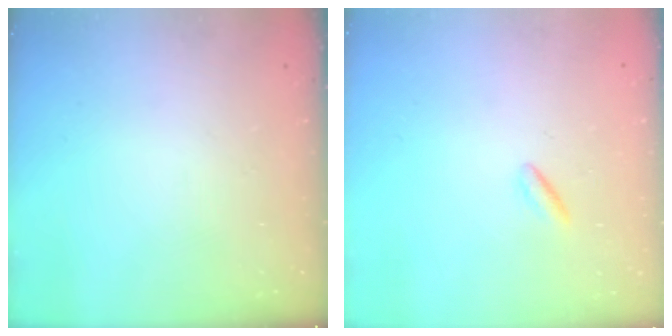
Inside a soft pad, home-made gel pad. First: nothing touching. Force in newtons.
{"total": 0.8, "press": 0.5, "slide": 0.6}